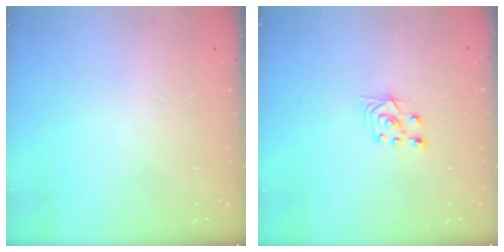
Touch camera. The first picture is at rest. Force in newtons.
{"total": 3.8, "press": 3.7, "slide": 0.9}